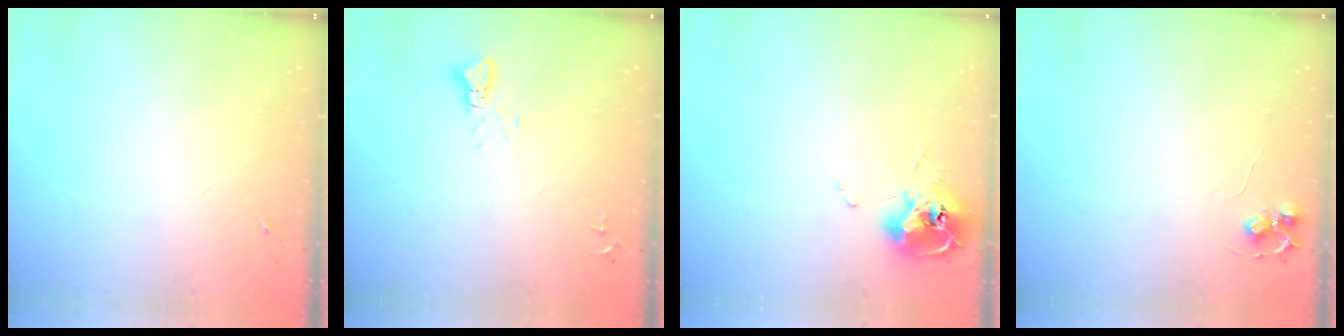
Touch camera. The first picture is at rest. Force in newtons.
{"total": 2.5, "press": 2.5, "slide": 0.1}
{"total": 12.0, "press": 11.9, "slide": 1.2}
{"total": 5.9, "press": 5.9, "slide": 0.5}